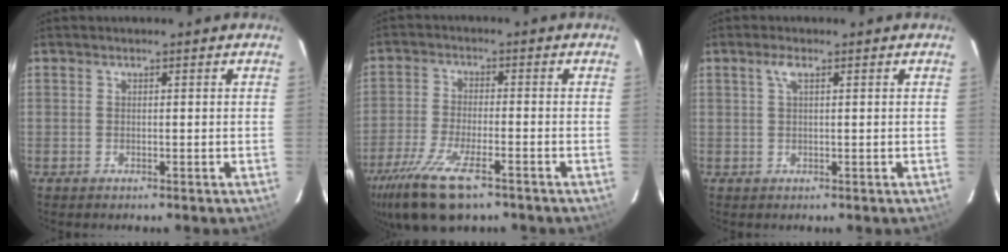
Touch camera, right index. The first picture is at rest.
{"total": 13.6, "force": [-8.9, 4.3, 9.3], "torque": [-0.213, -0.040, -0.168]}
{"total": 1.7, "force": [0.8, 0.4, 1.5], "torque": [-0.031, 0.005, 0.015]}